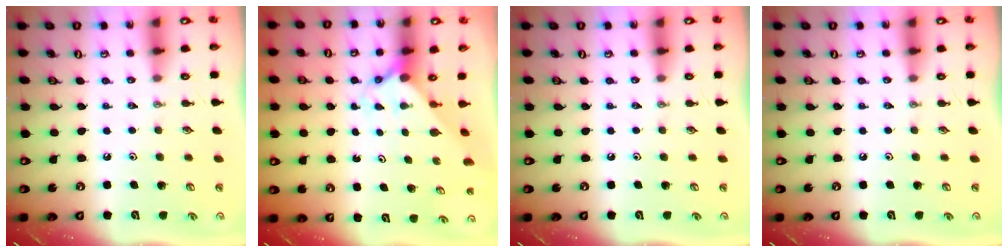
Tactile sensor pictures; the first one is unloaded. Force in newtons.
{"total": 1.7, "press": 1.7, "slide": 0.1}
{"total": 0.0}
{"total": 0.0}